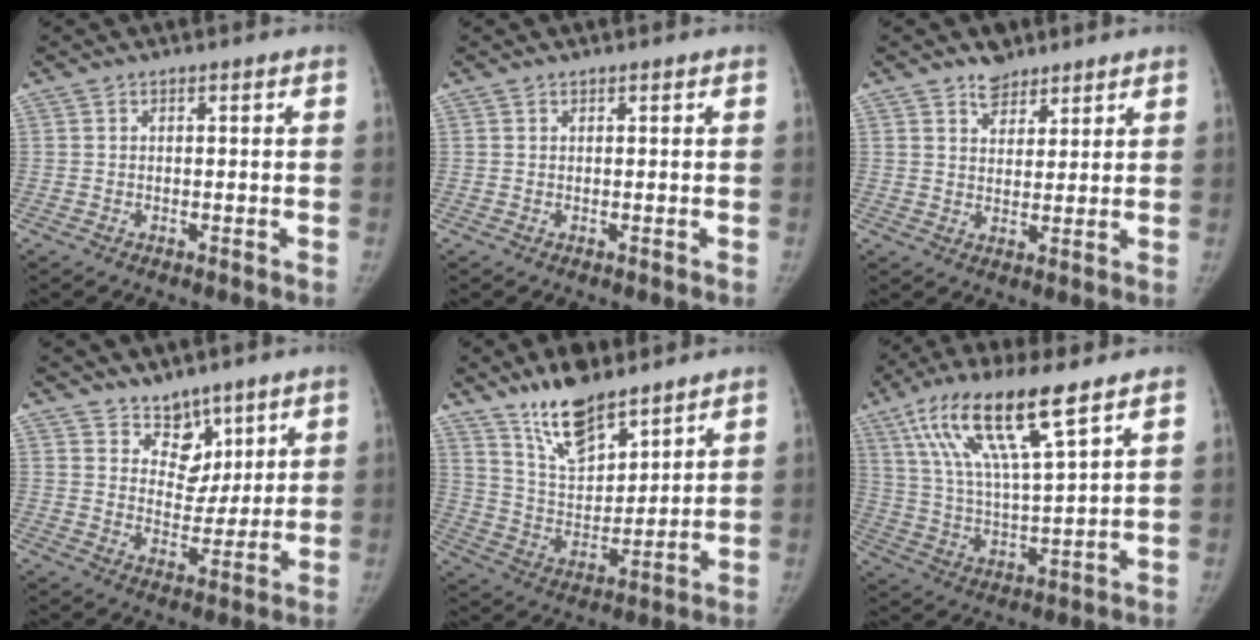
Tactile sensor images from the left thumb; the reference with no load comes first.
{"total": 0.0}
{"total": 4.6, "force": [3.5, 2.7, 1.1], "torque": [0.005, -0.026, 0.059]}
{"total": 7.7, "force": [5.7, 4.8, 1.9], "torque": [0.013, -0.044, 0.102]}
{"total": 14.0, "force": [10.8, 5.1, 7.3], "torque": [-0.098, -0.070, 0.203]}
{"total": 17.2, "force": [9.9, 3.3, 13.7], "torque": [-0.260, -0.028, 0.193]}